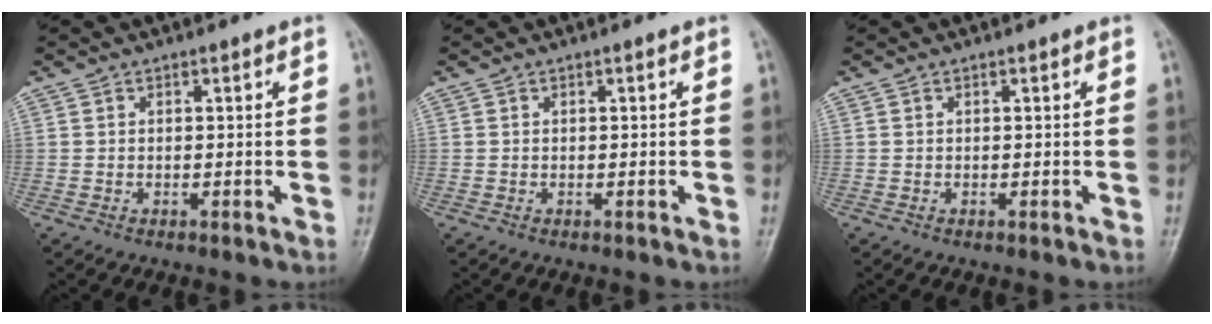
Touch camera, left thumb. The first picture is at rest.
{"total": 0.0}
{"total": 0.0}